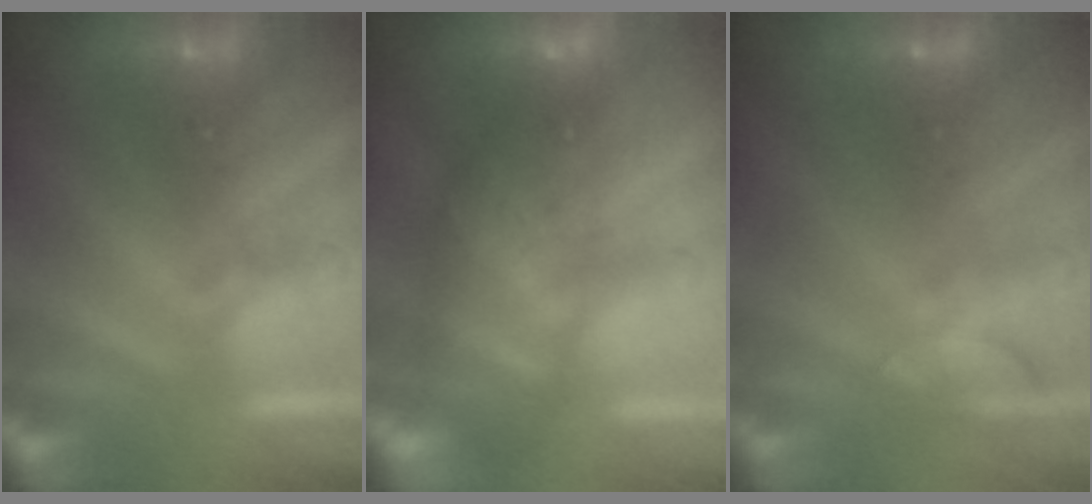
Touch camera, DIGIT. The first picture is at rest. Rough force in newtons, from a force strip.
{"total": 7.3}
{"total": 2.4}